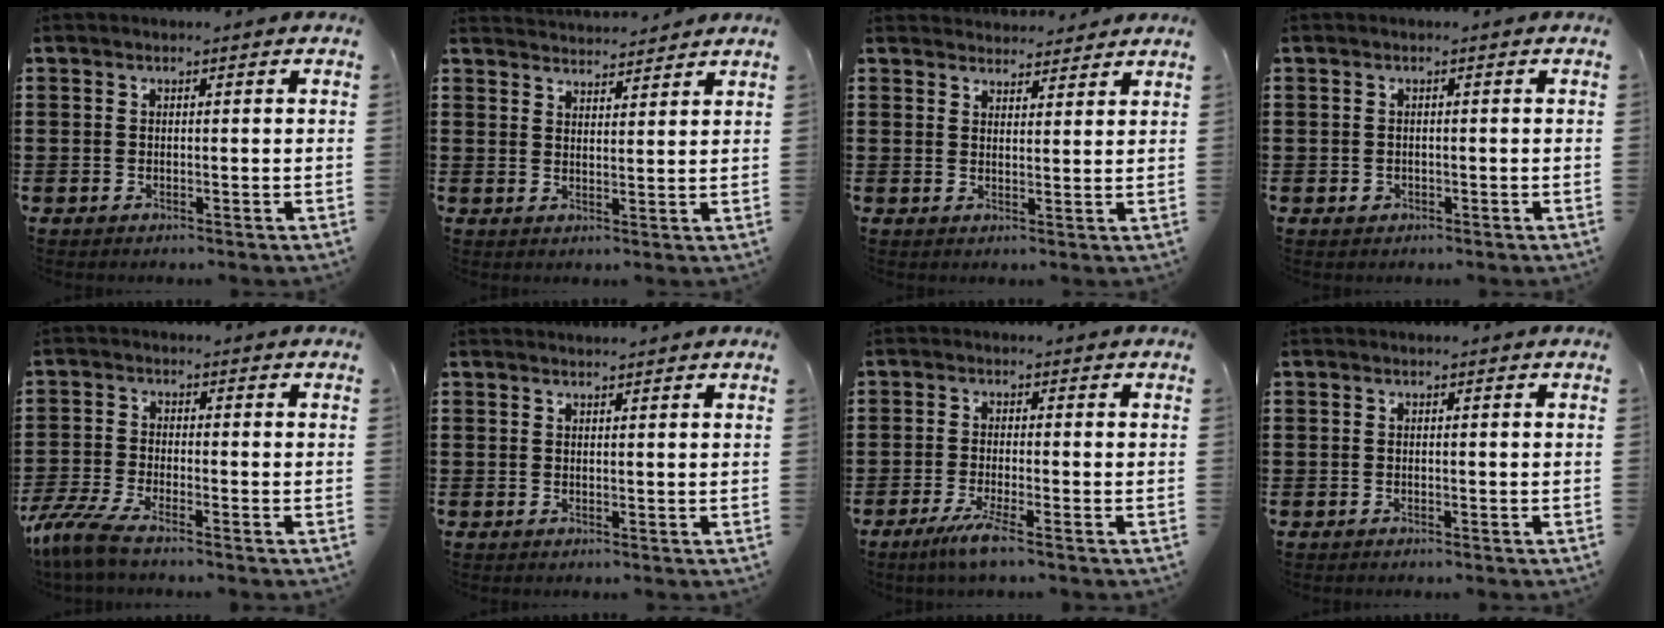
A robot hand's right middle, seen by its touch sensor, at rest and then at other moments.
{"total": 3.2, "force": [3.2, -0.1, -0.5], "torque": [0.001, -0.013, 0.060]}
{"total": 3.3, "force": [3.2, 0.4, -0.4], "torque": [0.007, -0.012, 0.060]}
{"total": 0.8, "force": [-0.2, 0.7, 0.3], "torque": [-0.008, 0.004, -0.006]}
{"total": 4.6, "force": [-3.7, 0.4, 2.7], "torque": [-0.089, -0.021, -0.081]}
{"total": 1.0, "force": [1.0, -0.2, 0.1], "torque": [-0.003, -0.001, 0.019]}
{"total": 3.8, "force": [-2.3, -0.1, 3.1], "torque": [-0.071, -0.016, -0.045]}
{"total": 0.0}